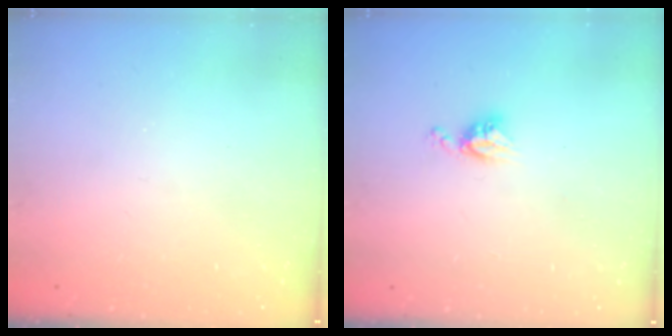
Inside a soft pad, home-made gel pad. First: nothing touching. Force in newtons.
{"total": 5.1, "press": 5.1, "slide": 0.5}